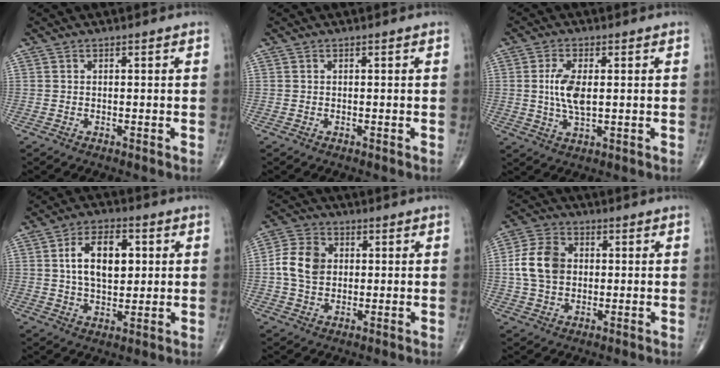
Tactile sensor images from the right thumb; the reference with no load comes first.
{"total": 0.0}
{"total": 6.6, "force": [0.6, 2.8, 5.9], "torque": [-0.121, -0.007, 0.010]}
{"total": 11.6, "force": [2.3, 6.7, 9.1], "torque": [-0.132, 0.002, 0.039]}
{"total": 8.6, "force": [0.7, 6.6, 5.3], "torque": [-0.090, 0.011, 0.007]}
{"total": 10.1, "force": [0.8, 7.6, 6.6], "torque": [-0.114, 0.012, 0.011]}